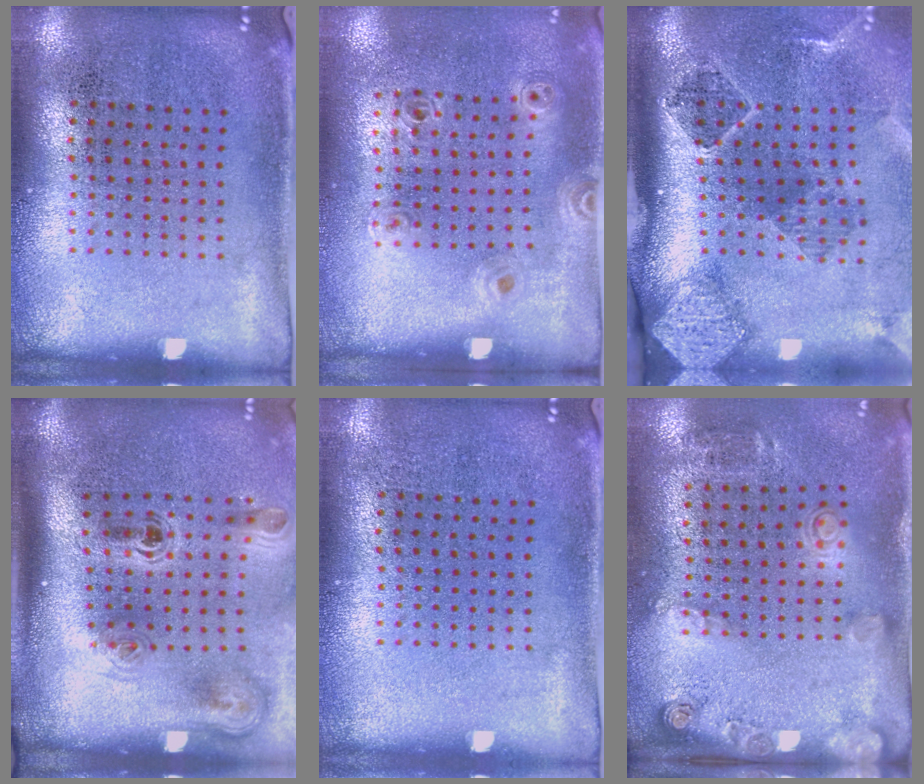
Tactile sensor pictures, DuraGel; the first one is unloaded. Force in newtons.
{"total": 1.0, "press": 1.0, "slide": 0.2}
{"total": 2.8, "press": 1.9, "slide": 2.1}
{"total": 2.3, "press": 1.5, "slide": 1.7}
{"total": 0.0}
{"total": 1.9, "press": 1.3, "slide": 1.4}